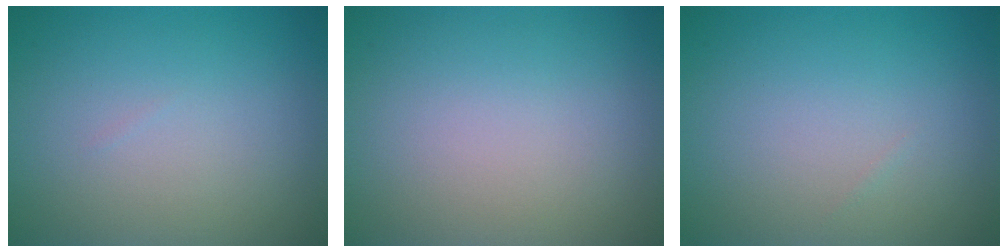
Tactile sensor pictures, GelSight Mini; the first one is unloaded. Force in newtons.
{"total": 0.0}
{"total": 0.0}